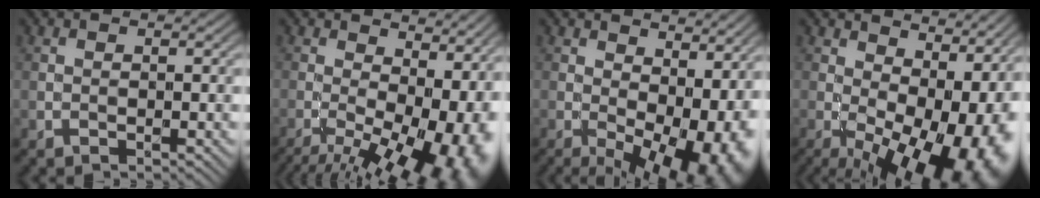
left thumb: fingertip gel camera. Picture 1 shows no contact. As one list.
[{"total": 18.0, "force": [-3.9, 8.8, 15.3], "torque": [-0.180, -0.004, -0.024]}, {"total": 15.7, "force": [-0.9, 8.5, 13.2], "torque": [-0.170, -0.024, 0.031]}, {"total": 17.8, "force": [-0.5, 9.4, 15.1], "torque": [-0.168, -0.009, 0.028]}]